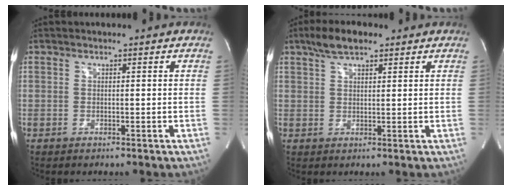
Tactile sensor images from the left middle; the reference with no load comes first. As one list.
[{"total": 5.2, "force": [3.6, 1.8, 3.3], "torque": [-0.069, 0.018, 0.065]}]